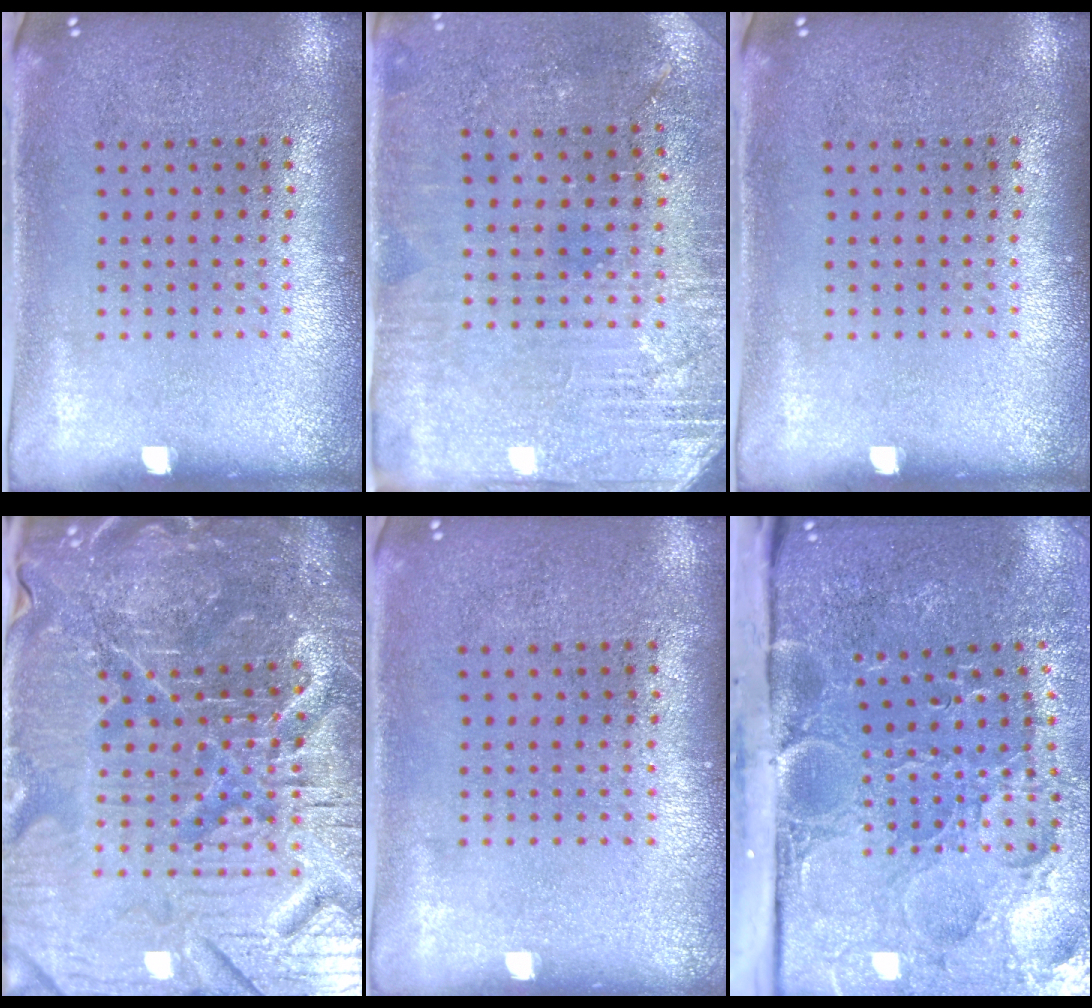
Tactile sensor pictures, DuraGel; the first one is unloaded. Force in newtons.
{"total": 2.8, "press": 2.7, "slide": 0.7}
{"total": 0.0}
{"total": 7.2, "press": 6.4, "slide": 3.4}
{"total": 0.0}
{"total": 5.3, "press": 4.2, "slide": 3.3}